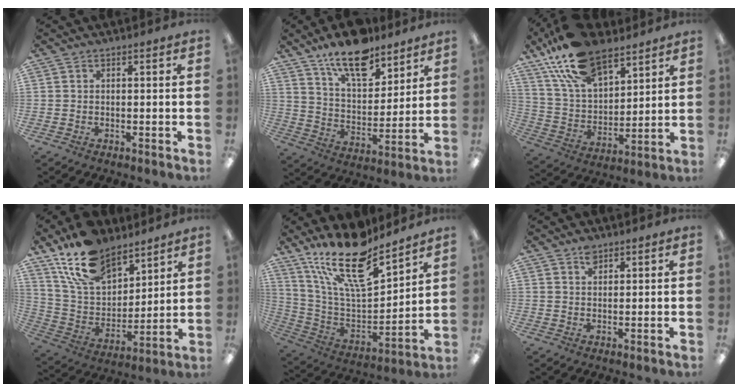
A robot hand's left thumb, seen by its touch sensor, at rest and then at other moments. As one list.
[{"total": 15.1, "force": [11.8, 6.0, 7.1], "torque": [-0.117, -0.068, 0.210]}, {"total": 20.2, "force": [13.9, 9.8, 10.9], "torque": [-0.212, -0.062, 0.254]}, {"total": 17.1, "force": [13.1, 8.5, 7.1], "torque": [-0.156, -0.066, 0.245]}, {"total": 21.0, "force": [15.8, 6.8, 12.0], "torque": [-0.219, -0.106, 0.277]}, {"total": 2.7, "force": [2.0, 1.4, 1.1], "torque": [-0.017, -0.005, 0.037]}]